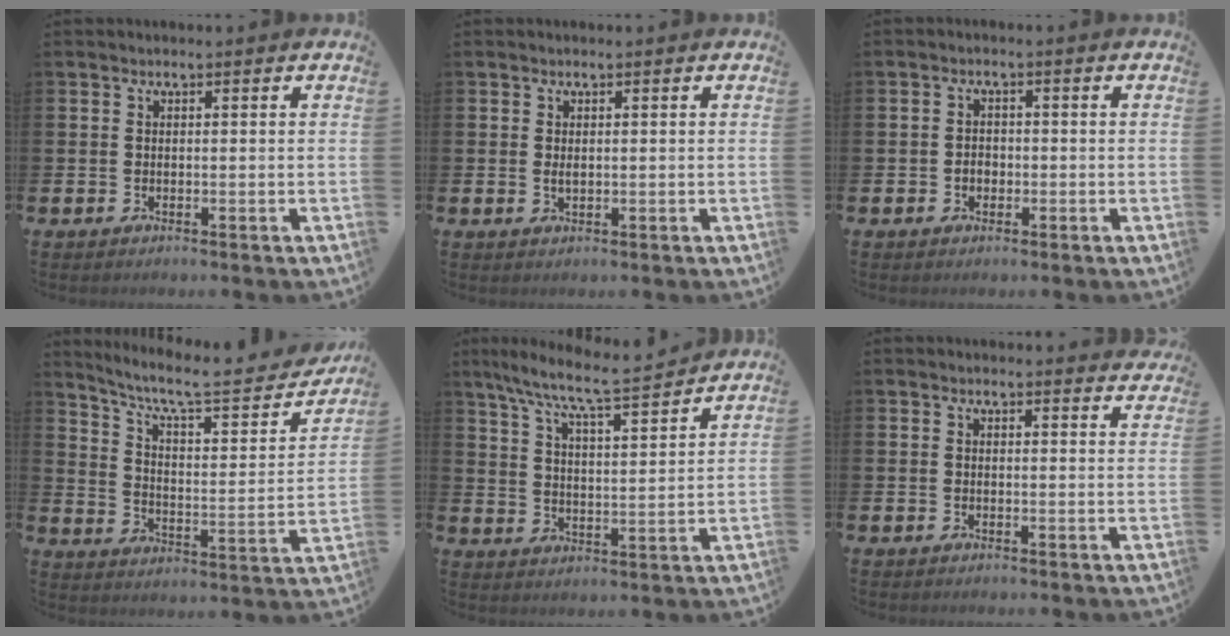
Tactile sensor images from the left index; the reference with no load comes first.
{"total": 0.9, "force": [0.3, 0.4, 0.7], "torque": [-0.012, 0.002, 0.004]}
{"total": 1.7, "force": [-0.5, 1.4, 0.8], "torque": [-0.006, 0.002, -0.014]}
{"total": 8.0, "force": [6.8, 1.7, 4.0], "torque": [-0.104, -0.047, 0.107]}
{"total": 8.1, "force": [7.5, 0.3, 3.2], "torque": [-0.094, -0.051, 0.129]}
{"total": 1.4, "force": [1.4, 0.1, 0.0], "torque": [0.008, -0.010, 0.023]}